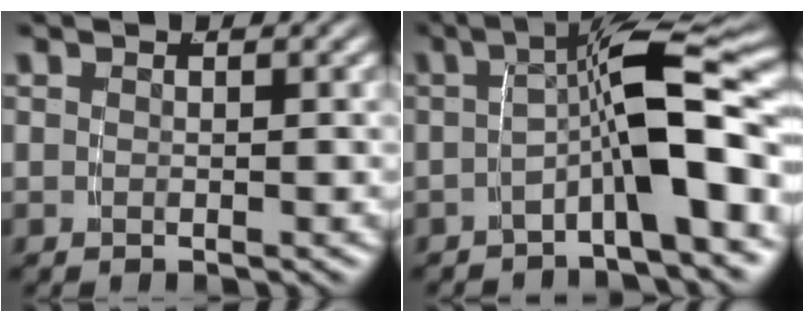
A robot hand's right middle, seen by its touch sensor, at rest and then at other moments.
{"total": 6.6, "force": [-1.4, 1.0, 6.4], "torque": [-0.095, 0.016, -0.023]}